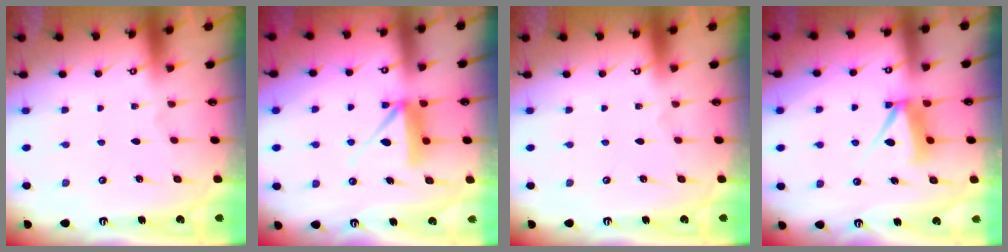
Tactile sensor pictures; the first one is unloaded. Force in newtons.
{"total": 10.0, "press": 10.0, "slide": 0.3}
{"total": 0.0}
{"total": 8.7, "press": 8.7, "slide": 0.7}